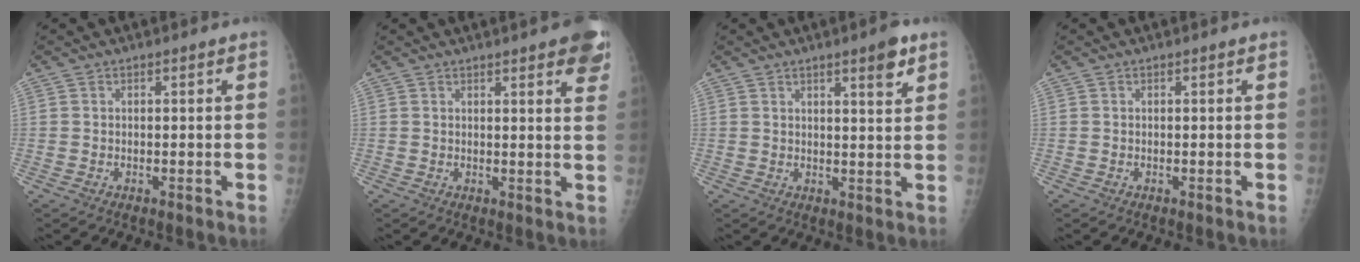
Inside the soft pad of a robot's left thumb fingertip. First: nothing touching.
{"total": 9.7, "force": [6.0, 2.2, 7.2], "torque": [-0.062, -0.013, 0.062]}
{"total": 5.0, "force": [3.1, 0.8, 3.9], "torque": [-0.050, -0.019, 0.042]}
{"total": 0.0}